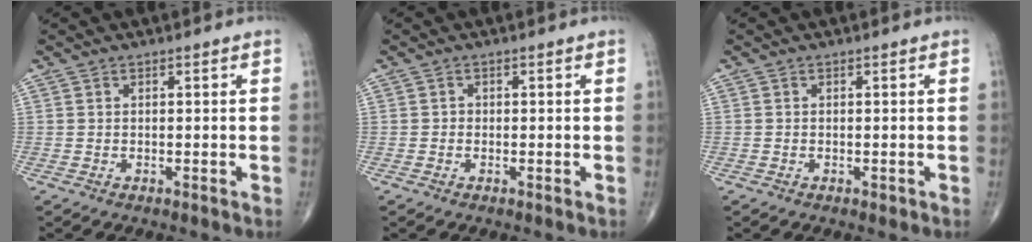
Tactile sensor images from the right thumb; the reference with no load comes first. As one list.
[{"total": 0.6, "force": [-0.2, 0.6, 0.2], "torque": [0.002, 0.003, -0.008]}, {"total": 0.5, "force": [-0.2, 0.3, 0.3], "torque": [-0.005, -0.001, -0.004]}]